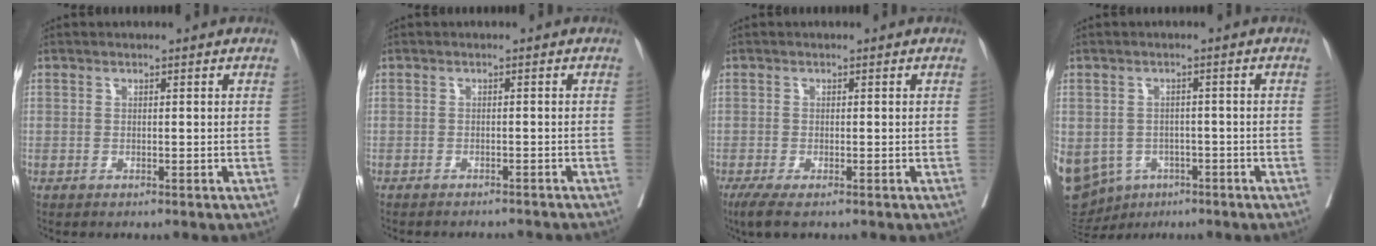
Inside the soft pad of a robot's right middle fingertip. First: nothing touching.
{"total": 7.9, "force": [-7.5, 1.1, 2.3], "torque": [-0.023, -0.007, -0.085]}
{"total": 3.3, "force": [-2.2, 0.6, 2.5], "torque": [-0.045, -0.012, -0.037]}
{"total": 25.4, "force": [-10.5, 20.5, 10.8], "torque": [-0.380, -0.016, -0.147]}